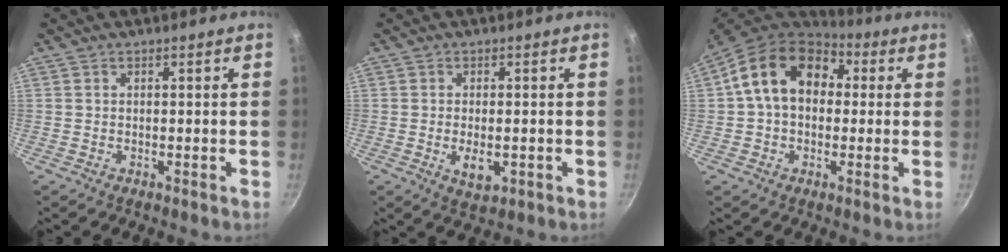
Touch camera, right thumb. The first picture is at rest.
{"total": 4.4, "force": [-1.0, 2.2, 3.7], "torque": [-0.059, -0.004, -0.007]}
{"total": 15.9, "force": [3.0, 11.6, 10.4], "torque": [-0.145, 0.030, 0.033]}